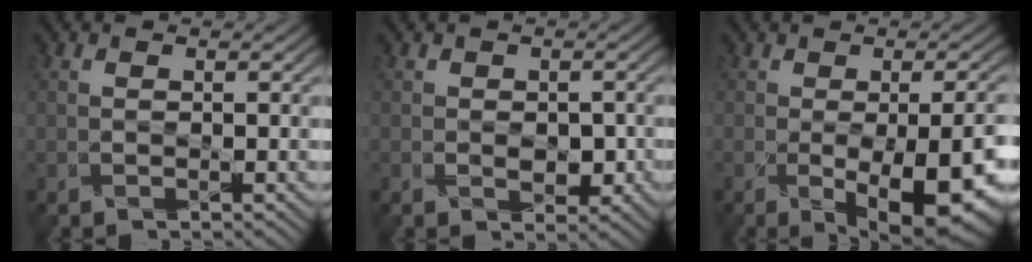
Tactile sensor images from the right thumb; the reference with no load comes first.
{"total": 2.8, "force": [-1.0, 2.1, 1.5], "torque": [-0.017, -0.013, -0.016]}
{"total": 11.4, "force": [-3.9, 5.1, 9.5], "torque": [-0.119, -0.040, -0.035]}